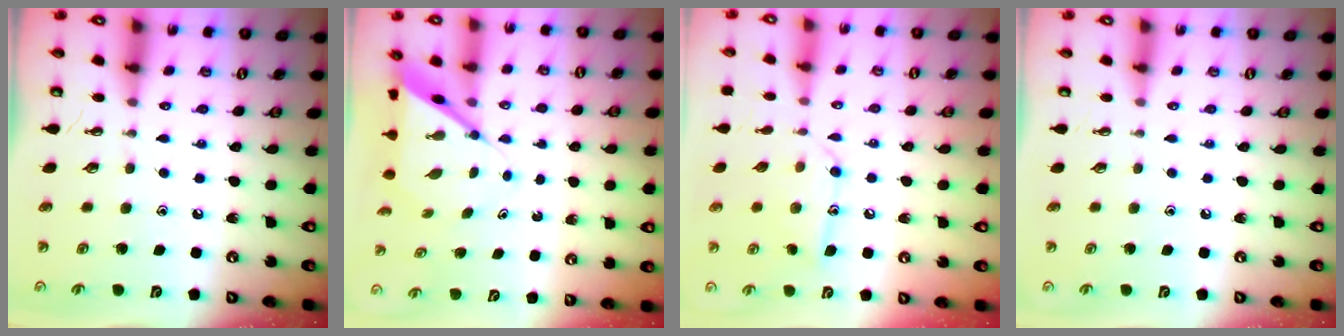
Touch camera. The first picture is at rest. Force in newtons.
{"total": 7.5, "press": 7.4, "slide": 0.7}
{"total": 11.9, "press": 11.9, "slide": 0.7}
{"total": 0.0}